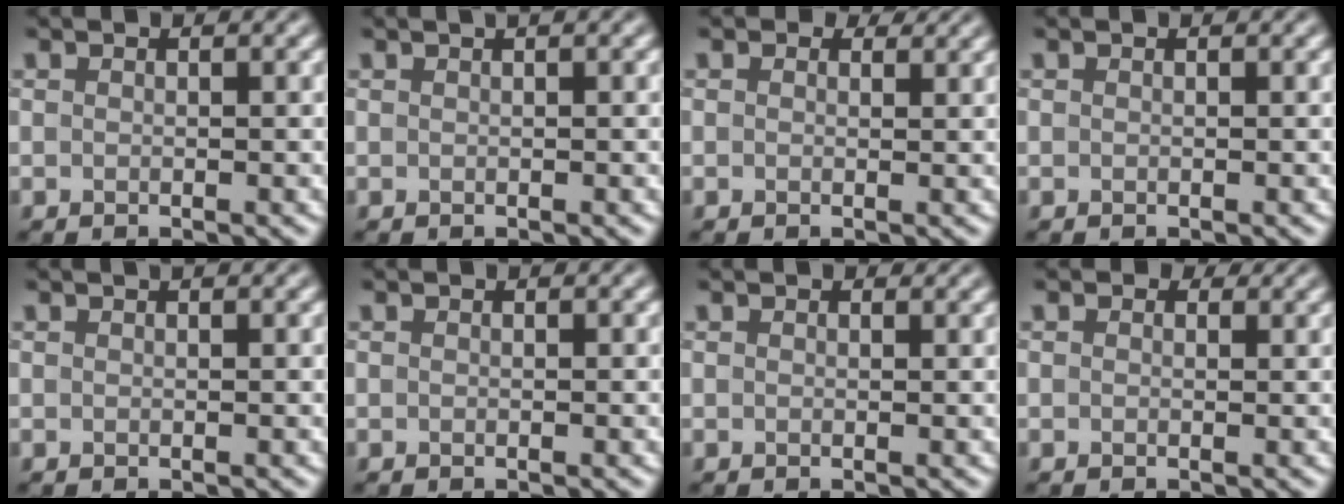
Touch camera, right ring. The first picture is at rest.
{"total": 1.1, "force": [0.6, 0.3, 0.9], "torque": [-0.010, 0.005, 0.004]}
{"total": 1.2, "force": [0.8, 0.7, 0.5], "torque": [-0.009, -0.005, 0.002]}
{"total": 0.0}
{"total": 0.7, "force": [0.6, 0.2, 0.5], "torque": [-0.004, 0.003, 0.005]}
{"total": 0.0}
{"total": 0.7, "force": [0.6, 0.2, 0.1], "torque": [-0.004, -0.004, 0.008]}
{"total": 0.8, "force": [0.4, 0.6, 0.3], "torque": [-0.004, -0.005, -0.002]}